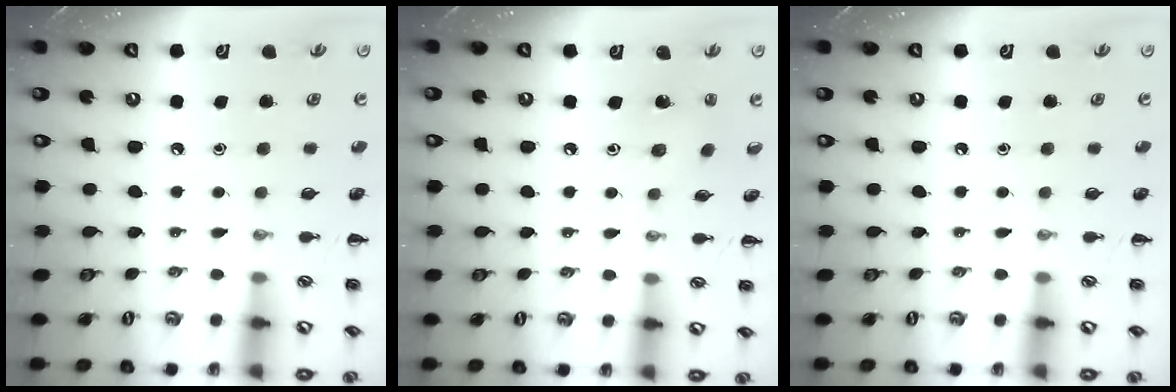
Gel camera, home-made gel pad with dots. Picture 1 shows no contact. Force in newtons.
{"total": 3.0, "press": 2.8, "slide": 1.0}
{"total": 0.0}